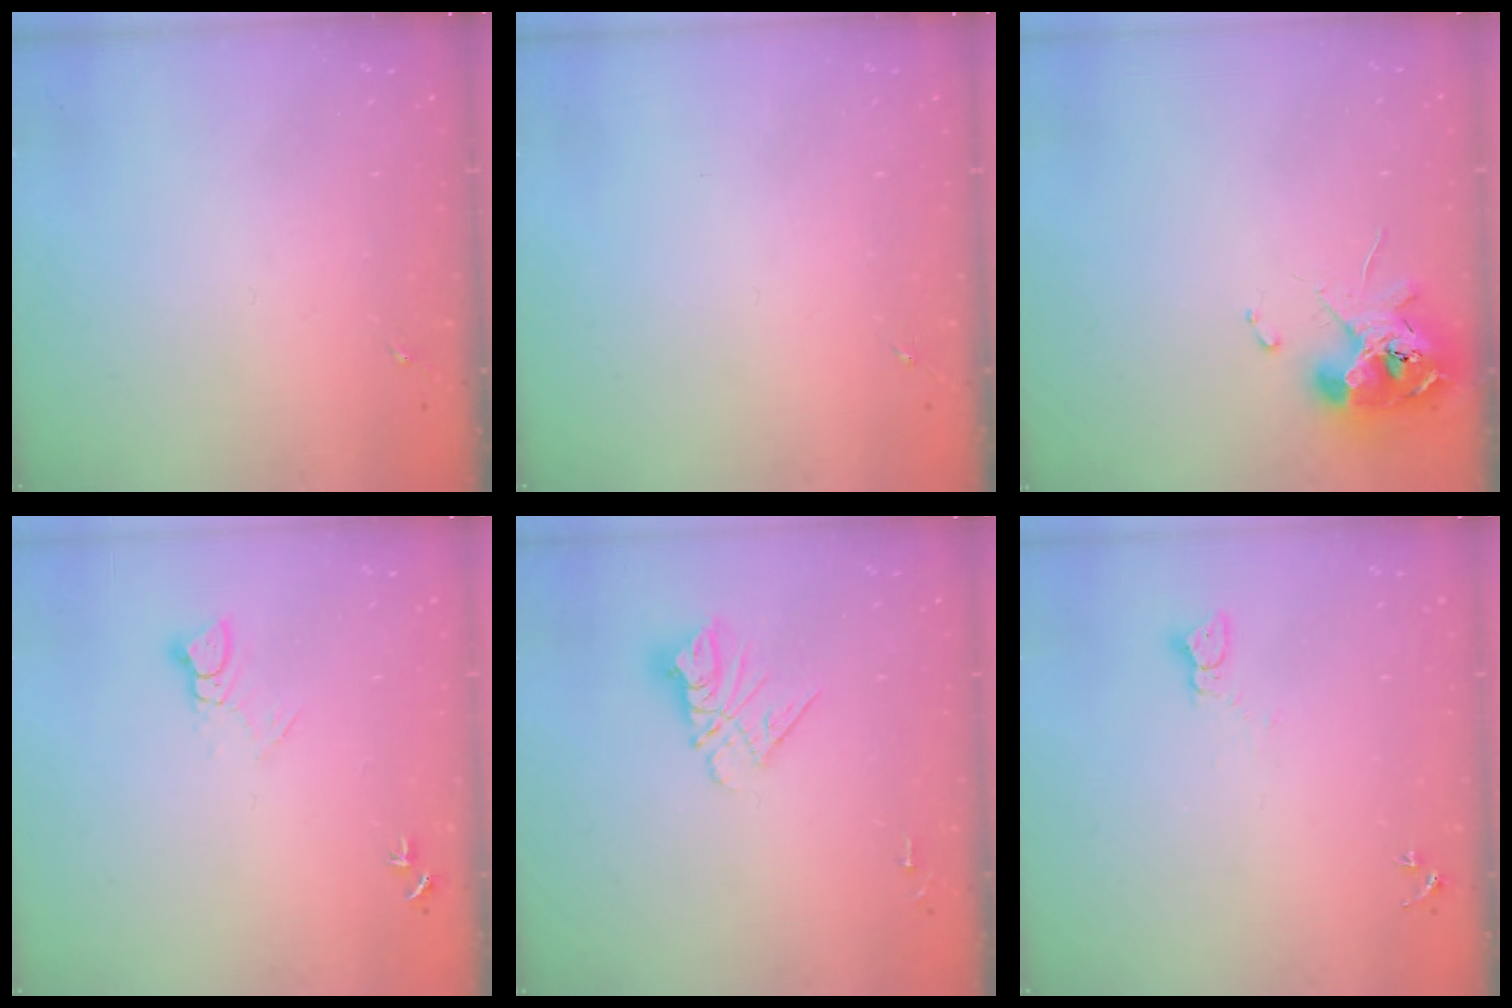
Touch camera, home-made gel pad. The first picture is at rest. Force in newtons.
{"total": 0.0}
{"total": 10.9, "press": 10.8, "slide": 1.8}
{"total": 4.1, "press": 4.1, "slide": 0.3}
{"total": 9.8, "press": 9.7, "slide": 0.8}
{"total": 3.1, "press": 3.1, "slide": 0.1}